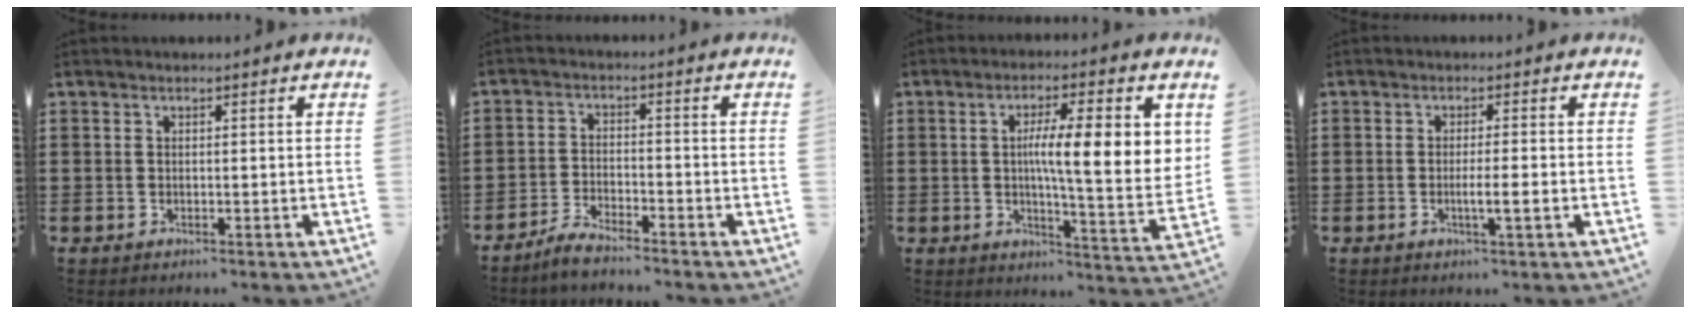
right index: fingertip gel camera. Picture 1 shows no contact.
{"total": 3.5, "force": [-3.4, 0.2, 0.7], "torque": [-0.022, 0.006, -0.072]}
{"total": 10.8, "force": [2.4, 2.0, 10.3], "torque": [-0.178, -0.001, 0.033]}
{"total": 3.2, "force": [-0.9, 0.0, 3.0], "torque": [-0.051, -0.006, -0.019]}